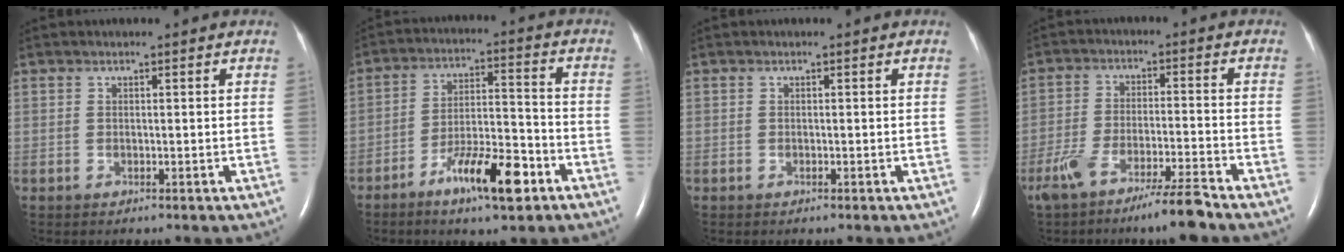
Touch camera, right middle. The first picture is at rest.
{"total": 10.9, "force": [-6.3, 2.1, 8.6], "torque": [-0.149, -0.001, -0.104]}
{"total": 0.0}
{"total": 8.8, "force": [-6.7, -0.2, 5.7], "torque": [-0.109, -0.017, -0.124]}